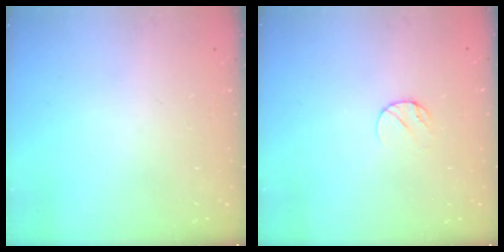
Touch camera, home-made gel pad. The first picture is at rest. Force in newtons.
{"total": 5.9, "press": 5.9, "slide": 0.6}